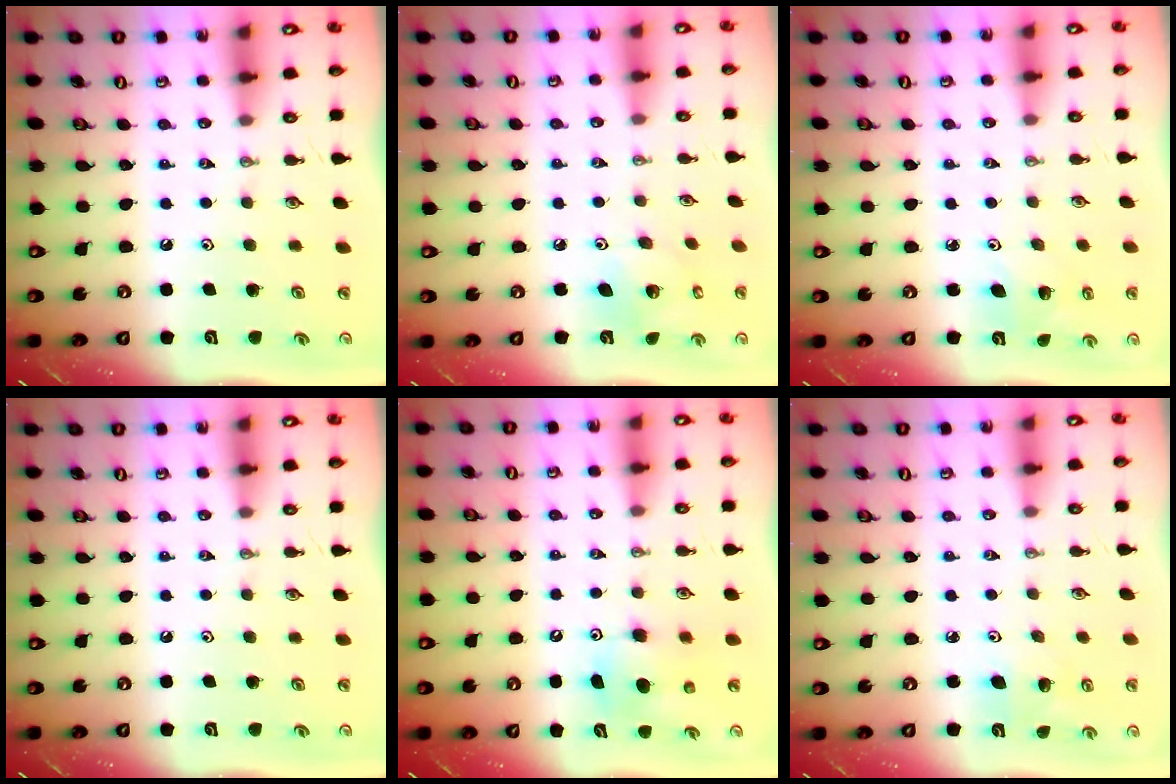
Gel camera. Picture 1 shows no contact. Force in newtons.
{"total": 7.4, "press": 7.4, "slide": 0.2}
{"total": 3.6, "press": 3.0, "slide": 2.0}
{"total": 0.0}
{"total": 7.3, "press": 7.0, "slide": 1.7}
{"total": 5.2, "press": 5.1, "slide": 1.0}